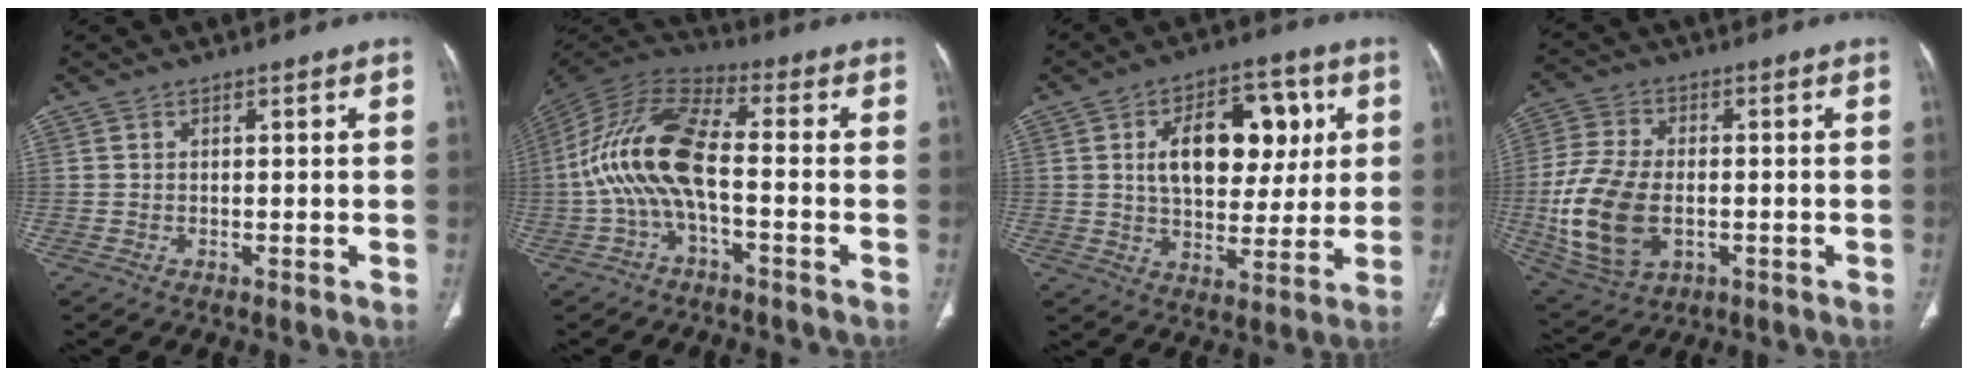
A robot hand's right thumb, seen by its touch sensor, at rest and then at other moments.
{"total": 14.7, "force": [-2.3, 5.8, 13.3], "torque": [-0.283, 0.046, -0.054]}
{"total": 17.1, "force": [4.1, 10.1, 13.1], "torque": [-0.154, 0.004, 0.066]}
{"total": 15.7, "force": [-2.4, 9.8, 12.0], "torque": [-0.252, 0.000, -0.032]}